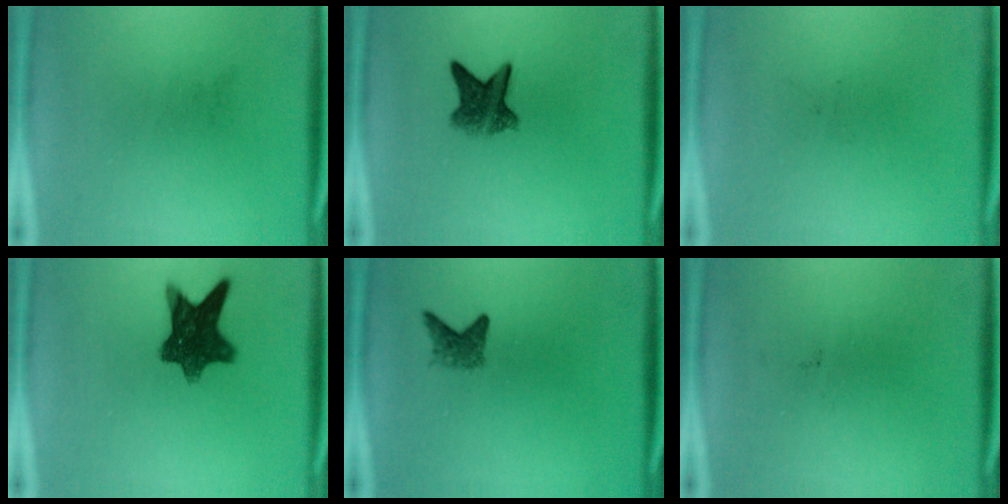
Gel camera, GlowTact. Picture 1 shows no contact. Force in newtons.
{"total": 5.9}
{"total": 0.0}
{"total": 10.2}
{"total": 2.2}
{"total": 0.0}